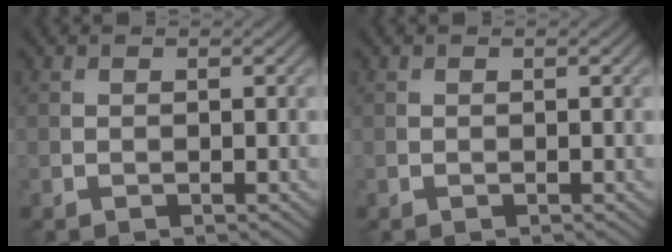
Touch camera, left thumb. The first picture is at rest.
{"total": 0.0}